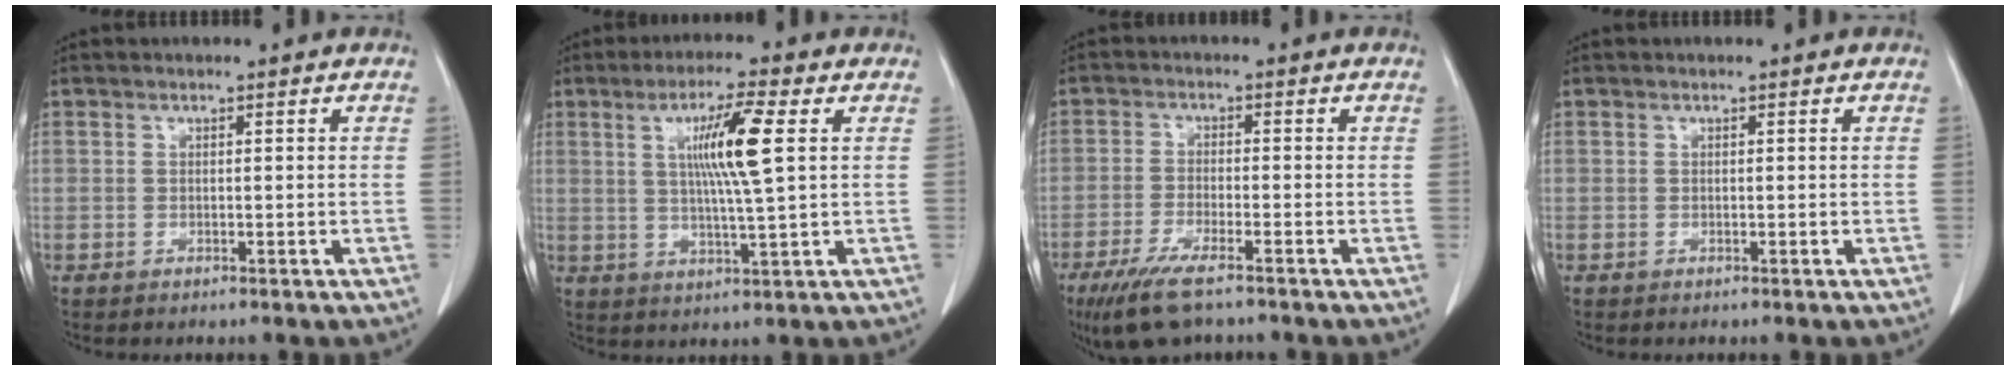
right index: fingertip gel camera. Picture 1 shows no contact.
{"total": 8.8, "force": [2.3, -0.4, 8.5], "torque": [-0.153, -0.001, 0.042]}
{"total": 8.2, "force": [-5.8, 1.5, 5.5], "torque": [-0.108, -0.020, -0.099]}
{"total": 0.0}